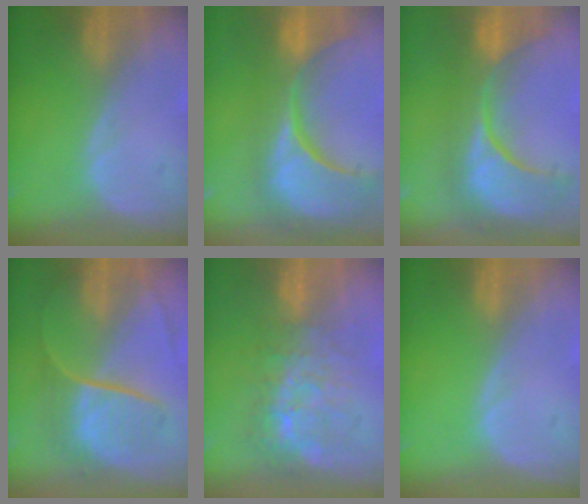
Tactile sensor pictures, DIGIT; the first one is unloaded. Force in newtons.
{"total": 15.4, "press": 12.2, "slide": 9.4}
{"total": 11.8, "press": 10.8, "slide": 4.8}
{"total": 9.0, "press": 7.4, "slide": 5.1}
{"total": 8.9, "press": 7.5, "slide": 4.7}
{"total": 0.0}